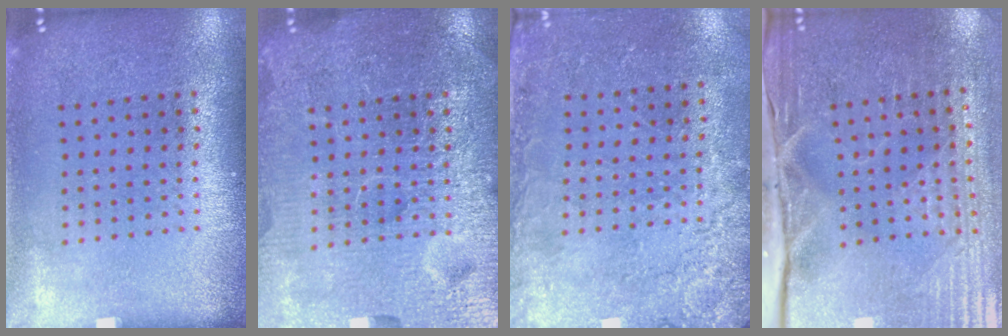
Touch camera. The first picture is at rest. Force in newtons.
{"total": 7.0, "press": 7.0, "slide": 0.9}
{"total": 2.6, "press": 2.4, "slide": 1.1}
{"total": 4.8, "press": 4.3, "slide": 2.2}